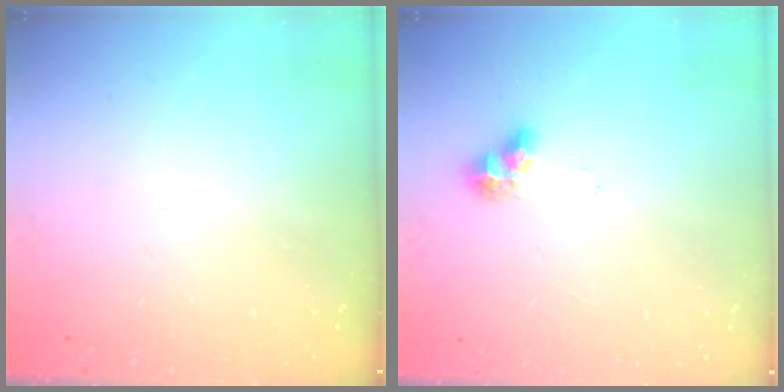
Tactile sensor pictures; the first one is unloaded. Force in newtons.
{"total": 7.8, "press": 7.7, "slide": 0.9}